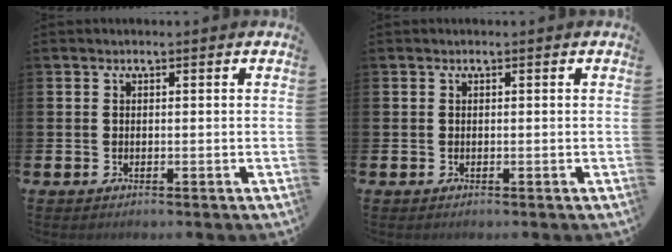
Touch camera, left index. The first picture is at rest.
{"total": 0.0}